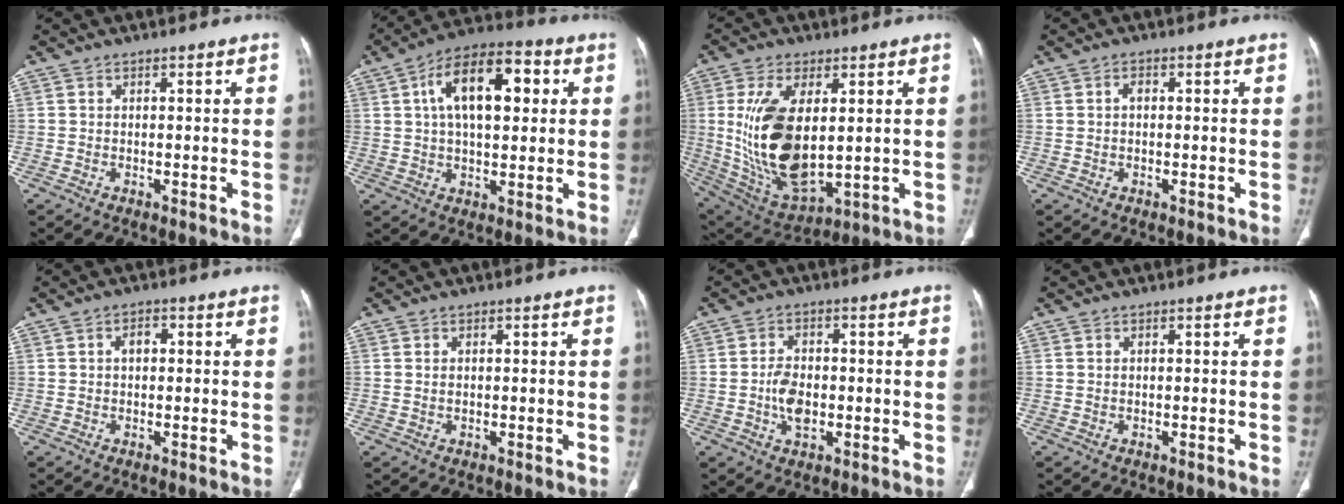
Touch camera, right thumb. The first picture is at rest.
{"total": 15.6, "force": [4.0, 7.8, 12.8], "torque": [-0.192, 0.018, 0.061]}
{"total": 18.5, "force": [1.9, 9.2, 16.0], "torque": [-0.312, -0.020, 0.059]}
{"total": 1.3, "force": [0.1, 0.8, 1.0], "torque": [-0.015, 0.003, -0.001]}
{"total": 2.0, "force": [0.2, 1.4, 1.4], "torque": [-0.021, 0.010, 0.003]}
{"total": 0.7, "force": [0.1, 0.4, 0.5], "torque": [-0.015, 0.002, 0.006]}
{"total": 5.5, "force": [-0.9, 3.4, 4.2], "torque": [-0.073, 0.006, -0.016]}
{"total": 0.0}